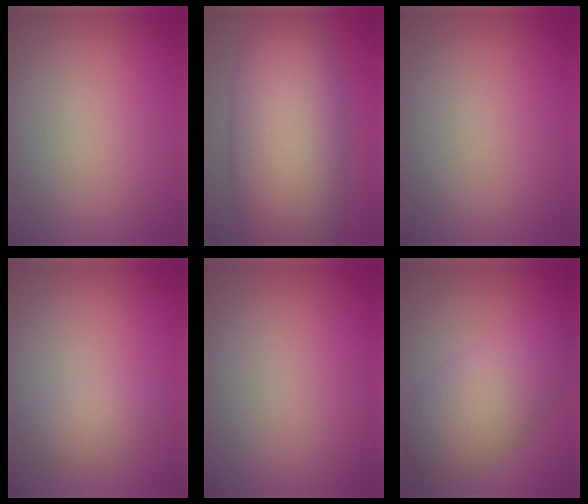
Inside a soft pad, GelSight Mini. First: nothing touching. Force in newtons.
{"total": 13.7, "press": 13.7, "slide": 0.2}
{"total": 0.0}
{"total": 2.4, "press": 2.4, "slide": 0.1}
{"total": 0.0}
{"total": 7.1, "press": 7.1, "slide": 0.2}